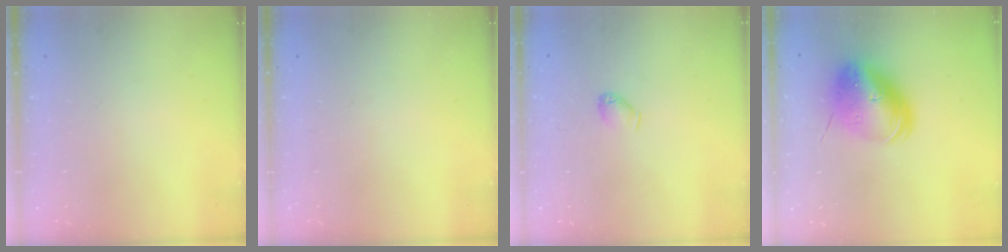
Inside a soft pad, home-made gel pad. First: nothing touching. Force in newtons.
{"total": 0.0}
{"total": 4.7, "press": 4.6, "slide": 1.0}
{"total": 13.3, "press": 13.1, "slide": 2.4}